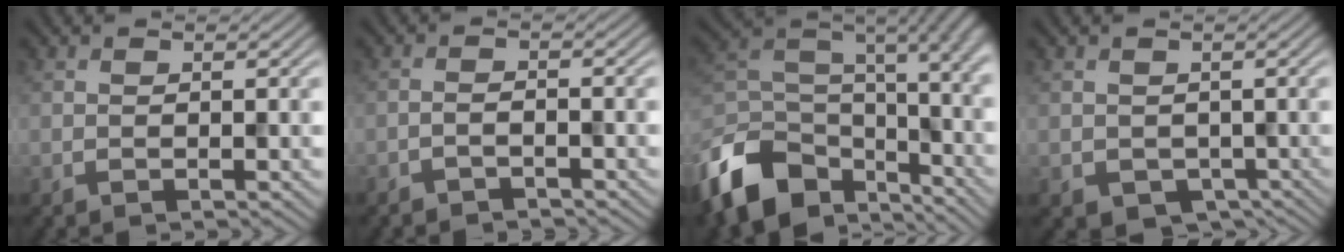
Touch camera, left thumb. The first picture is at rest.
{"total": 1.3, "force": [-1.3, 0.2, 0.4], "torque": [0.005, 0.006, -0.027]}
{"total": 13.9, "force": [-9.2, 7.8, 6.9], "torque": [-0.186, -0.017, -0.156]}
{"total": 2.1, "force": [-0.5, 2.0, 0.5], "torque": [-0.016, -0.021, 0.001]}